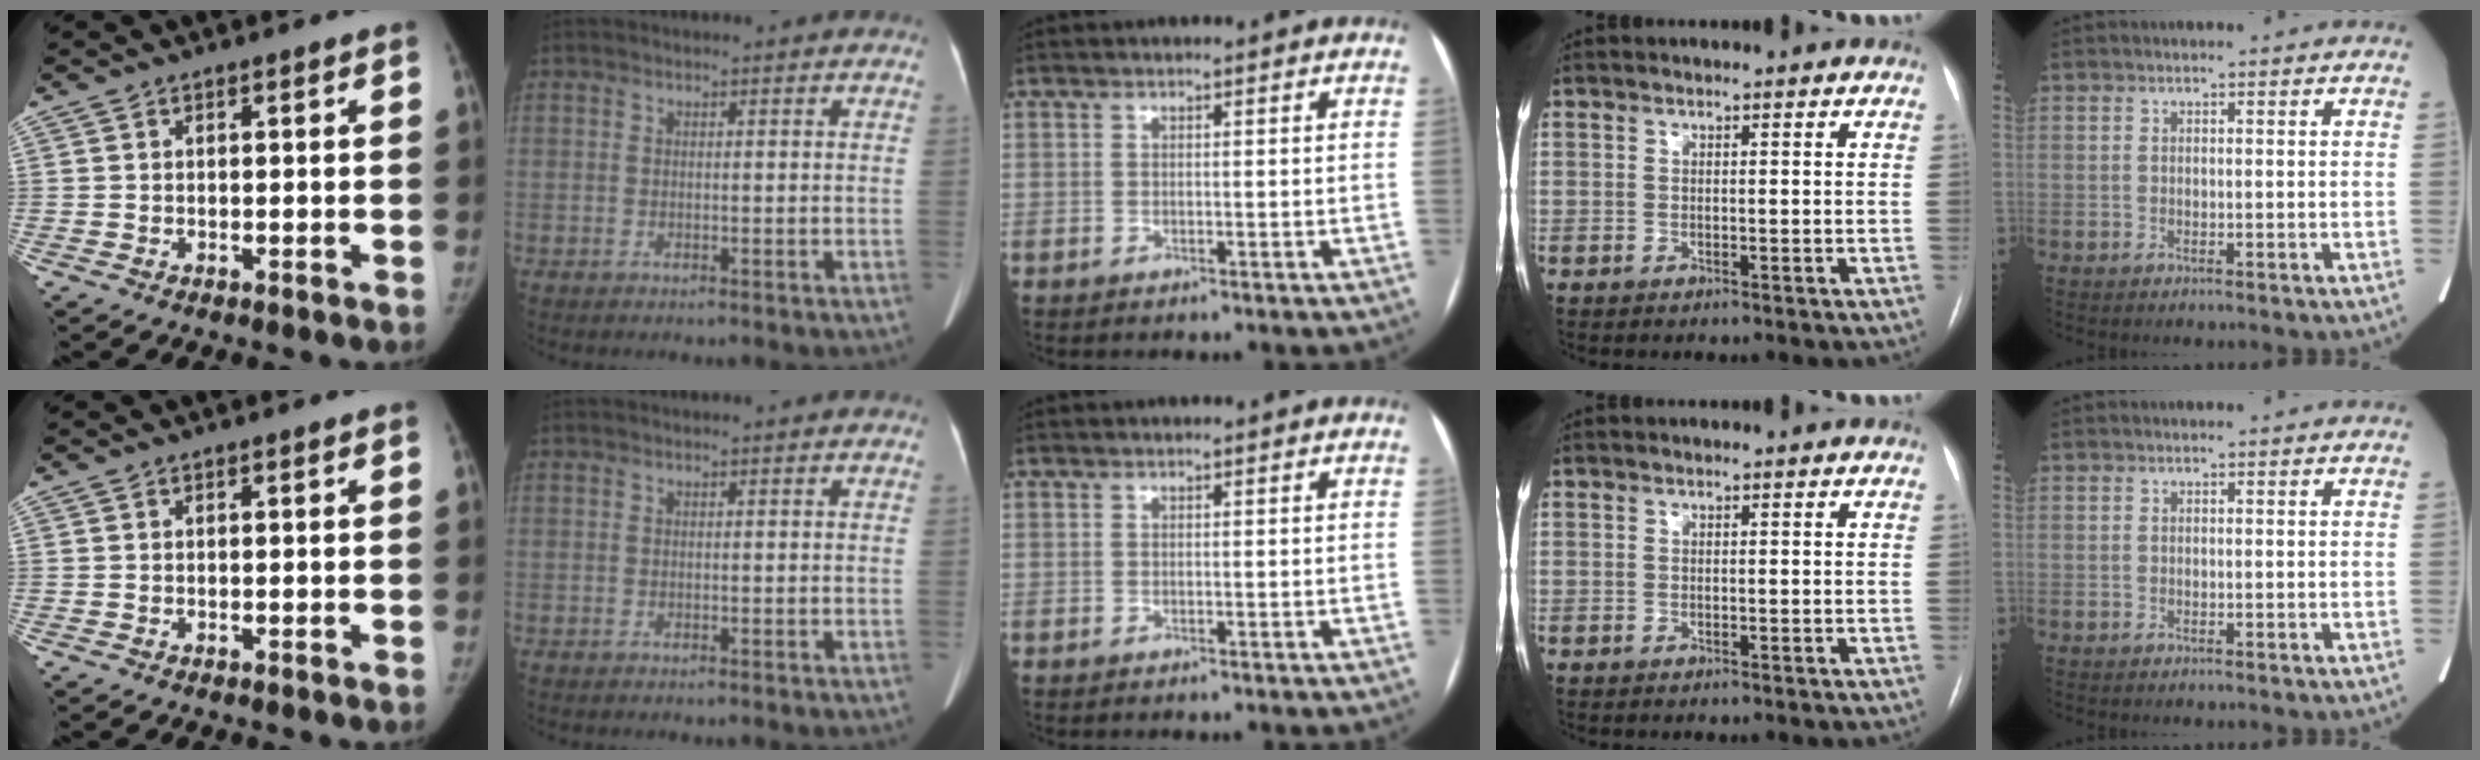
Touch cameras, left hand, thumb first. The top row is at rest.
{}